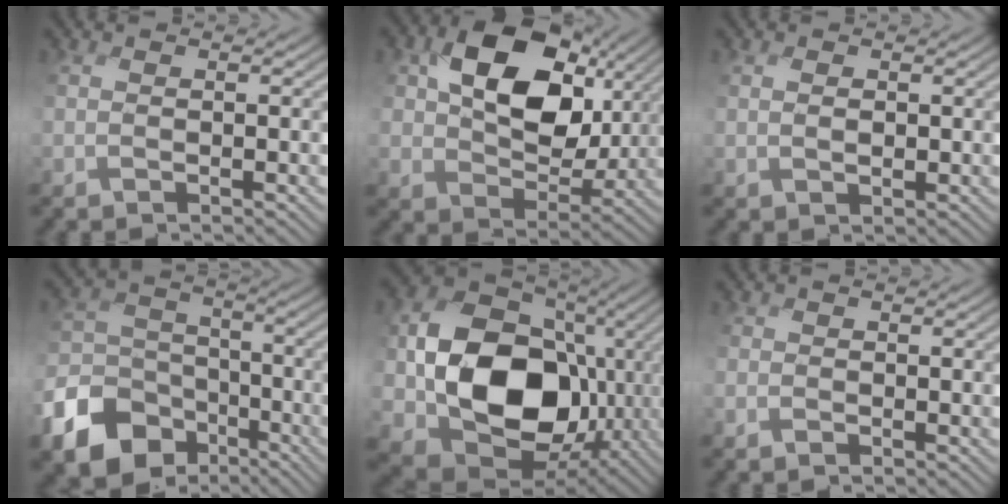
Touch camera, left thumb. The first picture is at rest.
{"total": 13.6, "force": [4.2, 9.6, 8.6], "torque": [-0.159, 0.000, 0.074]}
{"total": 1.2, "force": [0.1, 0.8, 0.8], "torque": [-0.018, -0.002, 0.001]}
{"total": 16.3, "force": [-9.7, 12.1, 5.0], "torque": [-0.160, -0.061, -0.175]}
{"total": 16.8, "force": [-1.6, 13.2, 10.2], "torque": [-0.196, -0.047, -0.021]}
{"total": 1.1, "force": [-0.9, 0.0, -0.7], "torque": [0.021, -0.005, -0.024]}